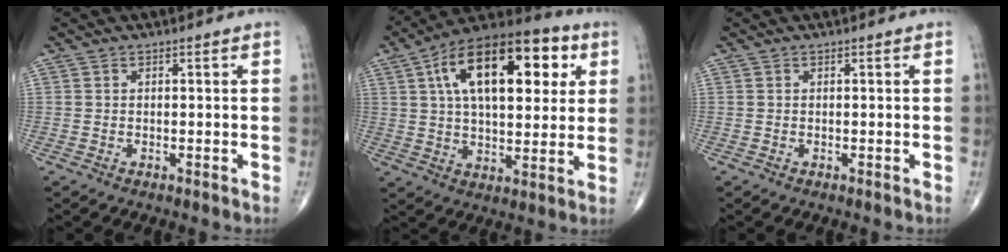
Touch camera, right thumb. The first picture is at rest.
{"total": 23.3, "force": [7.3, 11.4, 19.0], "torque": [-0.281, 0.011, 0.109]}
{"total": 0.0}